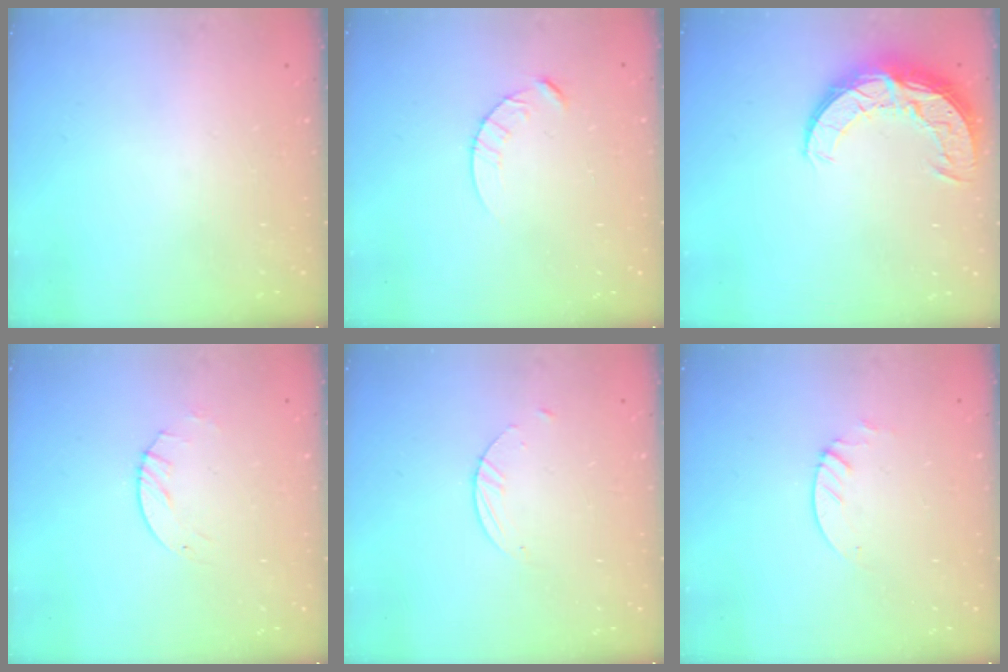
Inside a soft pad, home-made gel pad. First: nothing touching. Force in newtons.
{"total": 4.7, "press": 4.7, "slide": 0.5}
{"total": 11.0, "press": 10.9, "slide": 0.8}
{"total": 2.6, "press": 2.6, "slide": 0.3}
{"total": 2.1, "press": 2.1, "slide": 0.2}
{"total": 2.1, "press": 2.1, "slide": 0.2}